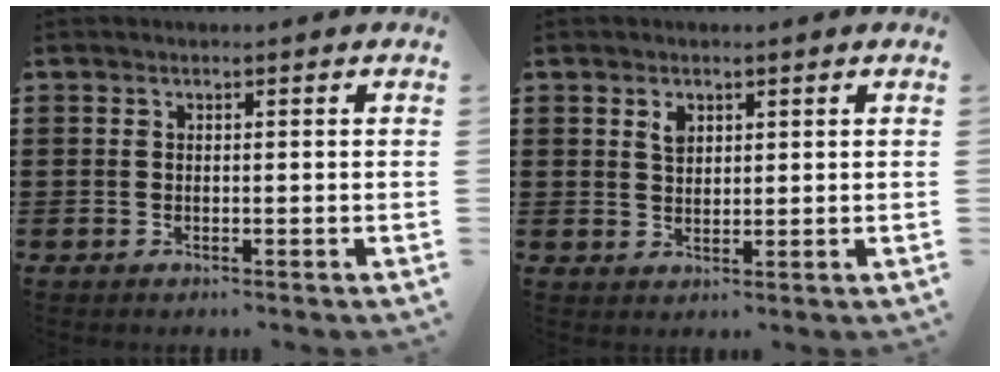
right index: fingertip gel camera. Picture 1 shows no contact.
{"total": 2.2, "force": [1.2, 1.4, 1.3], "torque": [-0.030, 0.003, 0.022]}